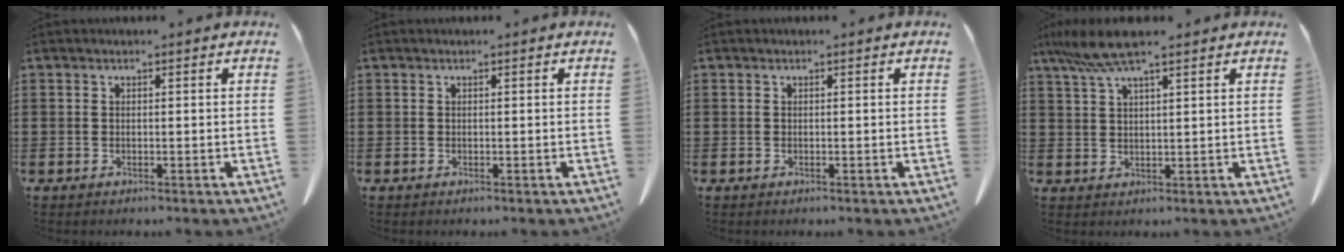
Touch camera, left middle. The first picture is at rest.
{"total": 0.0}
{"total": 0.0}
{"total": 6.2, "force": [4.4, 0.7, 4.3], "torque": [-0.095, -0.005, 0.081]}